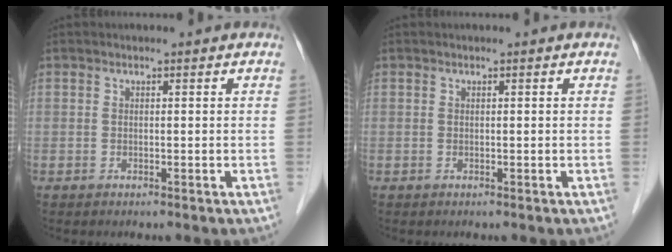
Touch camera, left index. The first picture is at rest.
{"total": 0.0}